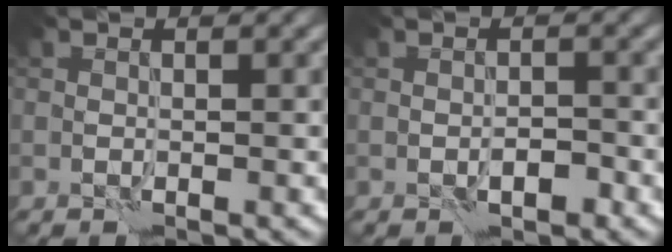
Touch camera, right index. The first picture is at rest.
{"total": 1.4, "force": [-0.8, 0.7, 1.0], "torque": [-0.010, 0.003, -0.011]}